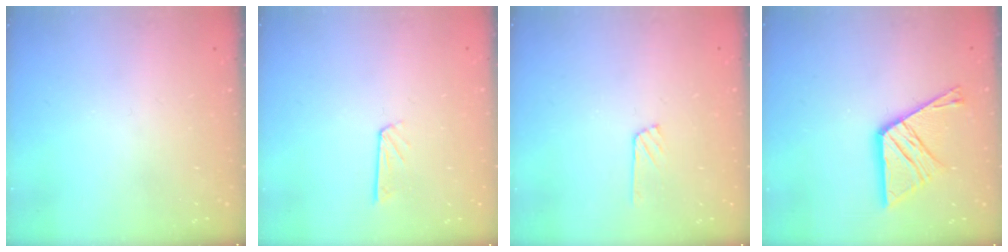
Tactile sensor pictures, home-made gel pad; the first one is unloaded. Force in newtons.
{"total": 4.4, "press": 4.4, "slide": 0.3}
{"total": 6.3, "press": 6.3, "slide": 0.7}
{"total": 13.9, "press": 13.8, "slide": 1.3}